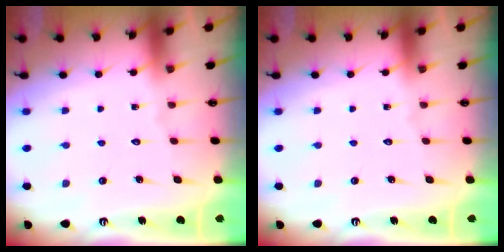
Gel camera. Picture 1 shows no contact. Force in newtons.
{"total": 0.0}